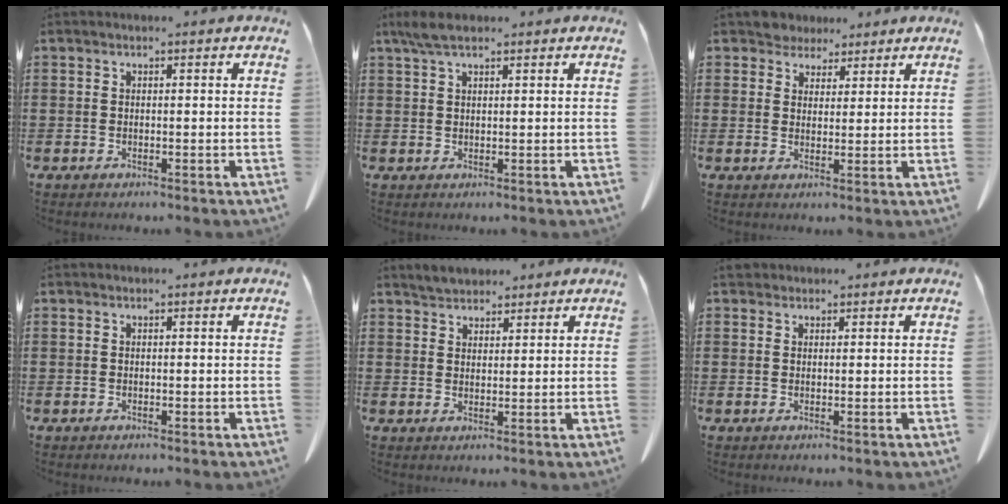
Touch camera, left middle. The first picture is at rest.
{"total": 3.4, "force": [2.3, 1.0, 2.4], "torque": [-0.053, 0.003, 0.043]}
{"total": 3.6, "force": [3.1, 1.8, -0.1], "torque": [-0.014, 0.000, 0.060]}
{"total": 0.0}
{"total": 2.9, "force": [2.8, 0.8, 0.0], "torque": [-0.009, -0.002, 0.054]}
{"total": 1.4, "force": [1.2, 0.7, 0.4], "torque": [-0.012, 0.005, 0.024]}